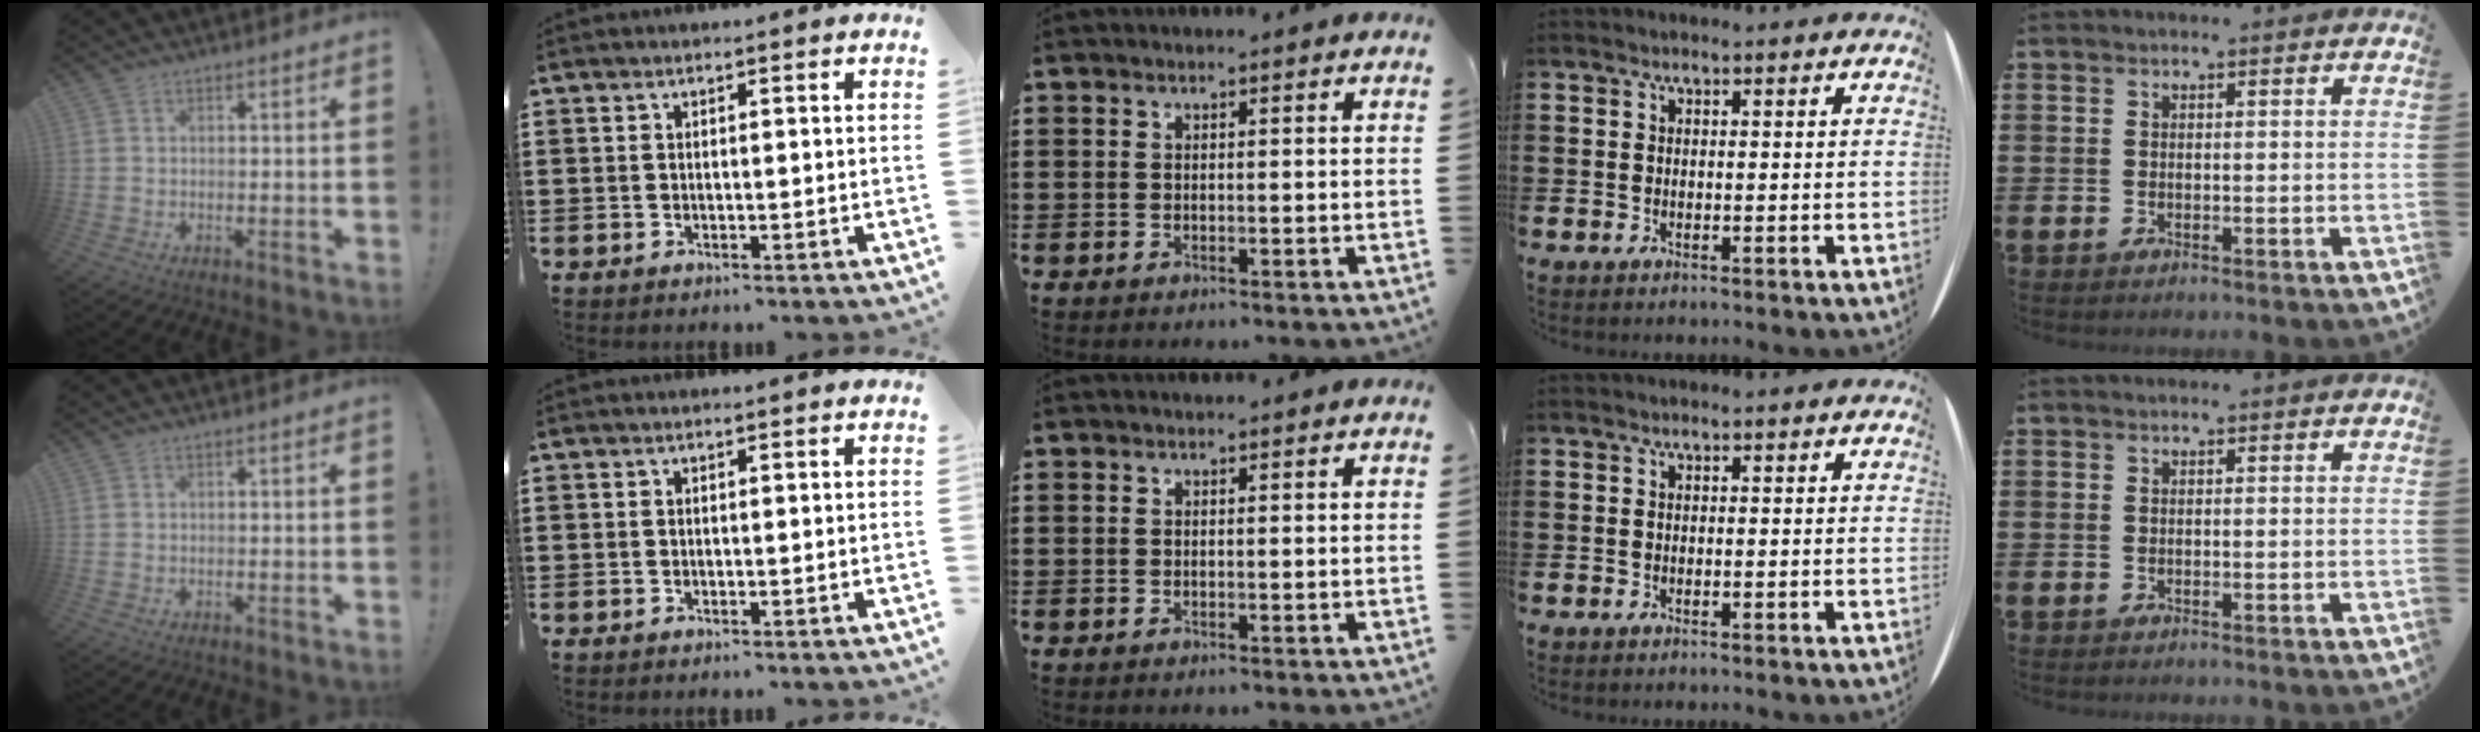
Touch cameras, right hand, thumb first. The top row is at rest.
{}